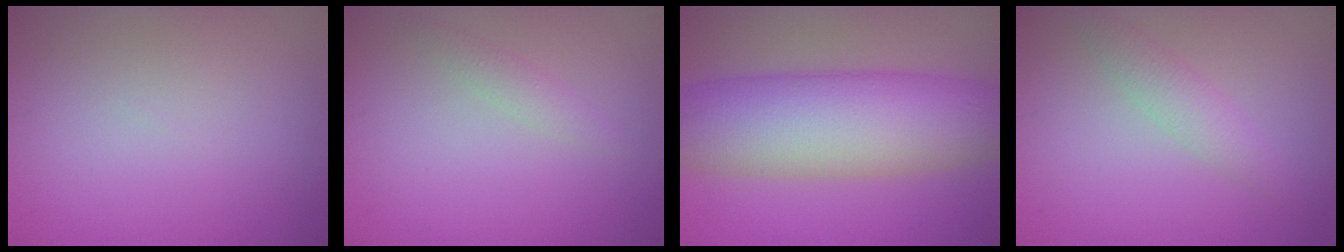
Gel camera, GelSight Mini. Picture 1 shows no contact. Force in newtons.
{"total": 1.2, "press": 1.2, "slide": 0.0}
{"total": 10.6, "press": 10.6, "slide": 0.4}
{"total": 2.1, "press": 2.1, "slide": 0.1}